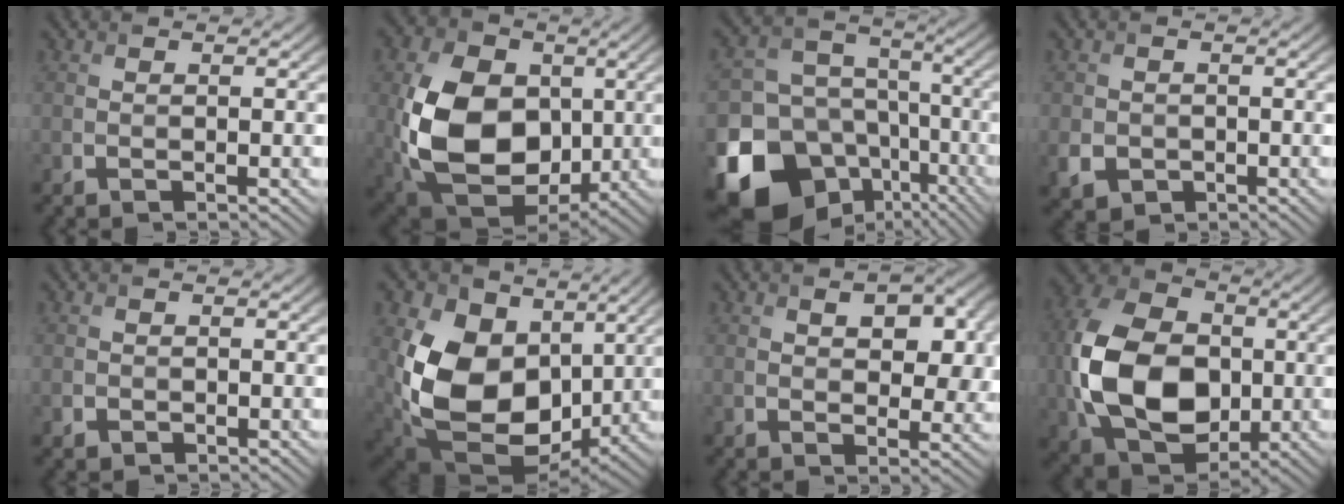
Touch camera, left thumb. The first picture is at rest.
{"total": 16.5, "force": [-0.9, 11.7, 11.6], "torque": [-0.248, -0.020, -0.019]}
{"total": 19.0, "force": [-9.4, 14.7, 7.6], "torque": [-0.176, -0.054, -0.152]}
{"total": 3.3, "force": [-0.9, 2.9, 1.2], "torque": [-0.037, -0.008, -0.020]}
{"total": 1.1, "force": [-0.6, 0.9, 0.1], "torque": [-0.002, -0.005, -0.018]}
{"total": 15.8, "force": [0.8, 11.4, 10.9], "torque": [-0.235, -0.025, 0.019]}
{"total": 7.2, "force": [1.5, 4.3, 5.6], "torque": [-0.084, -0.006, 0.022]}
{"total": 16.4, "force": [-1.7, 11.5, 11.6], "torque": [-0.268, 0.000, -0.038]}